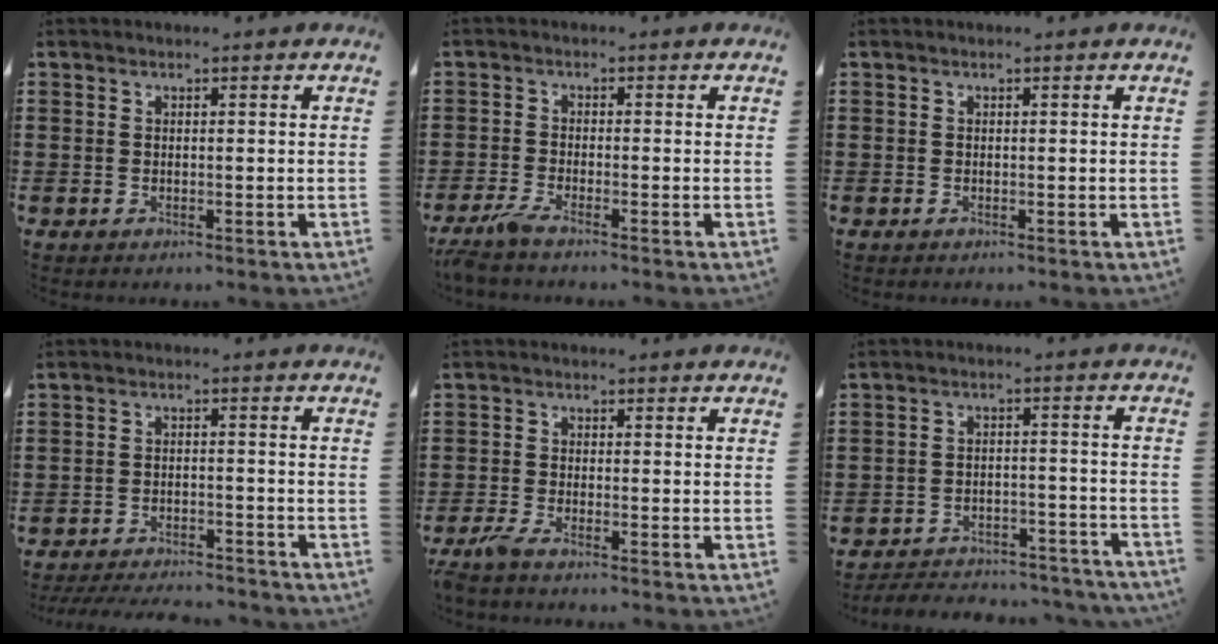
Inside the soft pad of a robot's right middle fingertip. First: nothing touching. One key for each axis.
{"total": 2.5, "fx": -2.0, "fy": 0.0, "fz": 1.5, "tx": -0.049, "ty": -0.008, "tz": -0.045}
{"total": 0.0}
{"total": 4.1, "fx": -4.0, "fy": 0.3, "fz": 0.7, "tx": -0.019, "ty": -0.001, "tz": -0.083}
{"total": 2.2, "fx": -1.6, "fy": 0.1, "fz": 1.5, "tx": -0.040, "ty": -0.006, "tz": -0.036}
{"total": 4.7, "fx": -4.6, "fy": 0.7, "fz": 0.5, "tx": -0.015, "ty": 0.006, "tz": -0.097}